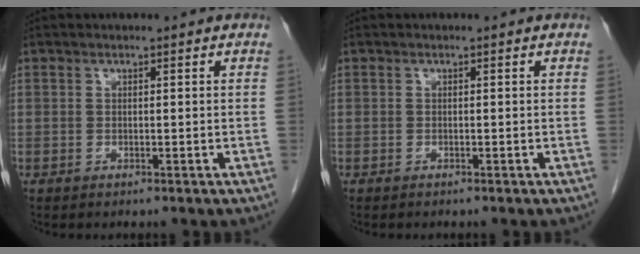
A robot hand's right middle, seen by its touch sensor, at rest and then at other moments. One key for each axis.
{"total": 0.0}